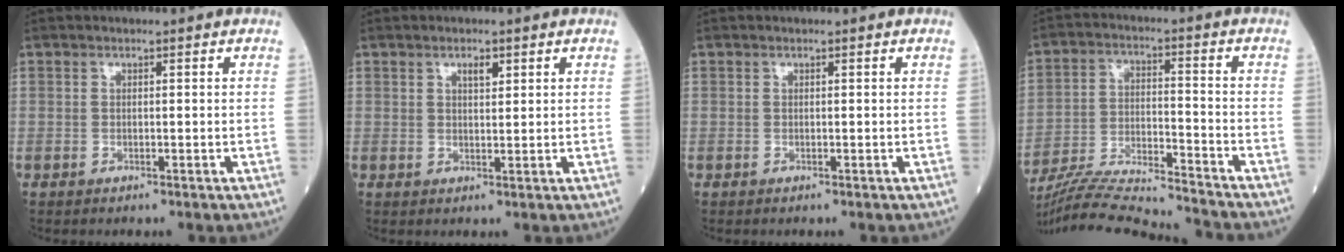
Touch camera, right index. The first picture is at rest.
{"total": 1.9, "force": [1.1, 0.7, 1.4], "torque": [-0.022, -0.002, 0.018]}
{"total": 0.0}
{"total": 17.3, "force": [-16.5, -0.2, 5.1], "torque": [-0.102, -0.011, -0.272]}